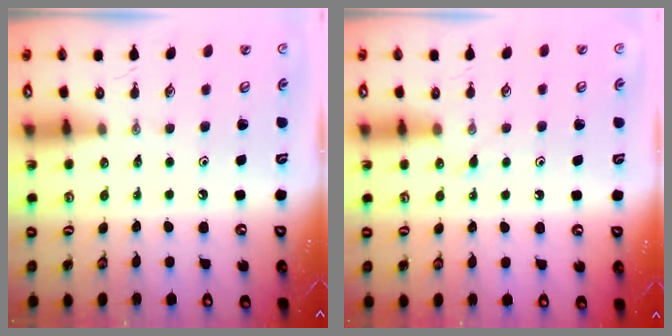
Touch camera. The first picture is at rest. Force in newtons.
{"total": 4.6, "press": 4.6, "slide": 0.5}